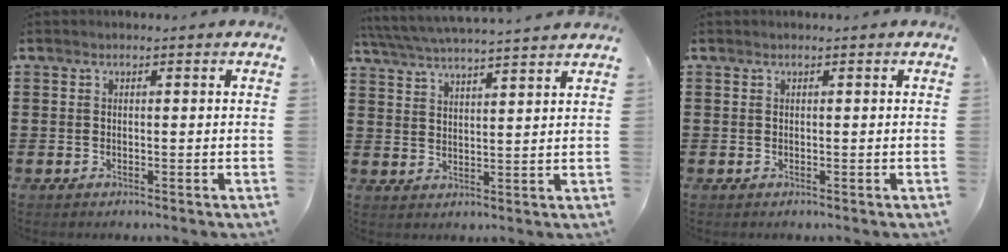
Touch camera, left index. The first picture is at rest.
{"total": 4.8, "force": [4.7, -0.4, 1.1], "torque": [-0.041, -0.026, 0.080]}
{"total": 0.0}